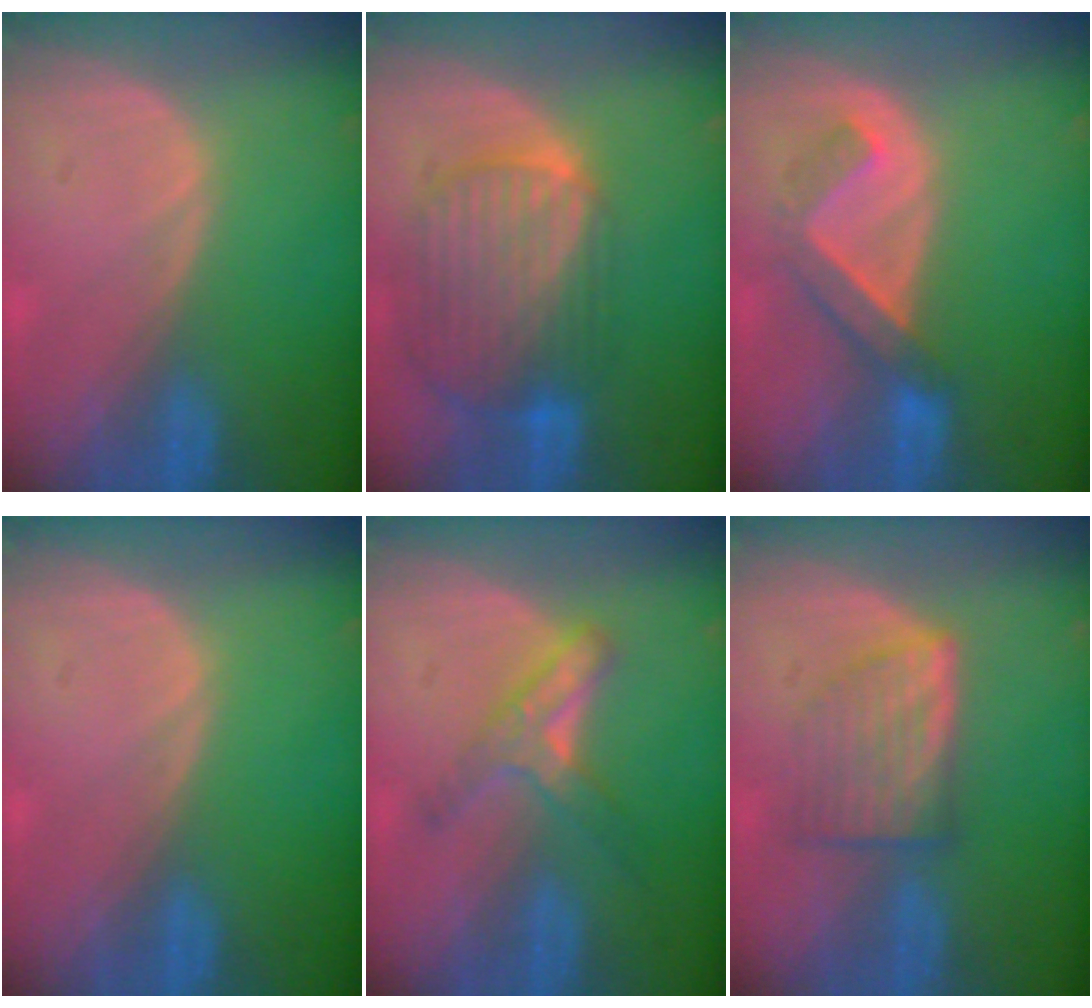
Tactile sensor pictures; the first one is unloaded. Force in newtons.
{"total": 10.3, "press": 8.7, "slide": 5.6}
{"total": 5.0, "press": 4.9, "slide": 1.0}
{"total": 0.0}
{"total": 5.1, "press": 5.0, "slide": 0.9}
{"total": 6.3, "press": 6.0, "slide": 1.7}